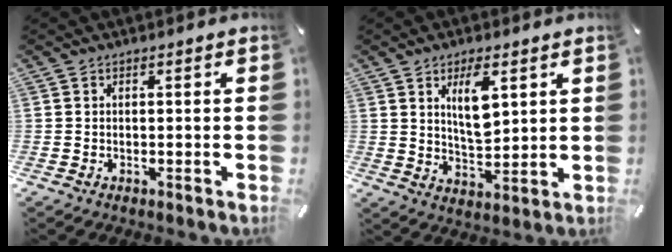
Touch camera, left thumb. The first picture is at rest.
{"total": 8.5, "force": [3.8, 3.5, 6.7], "torque": [-0.115, -0.016, 0.059]}